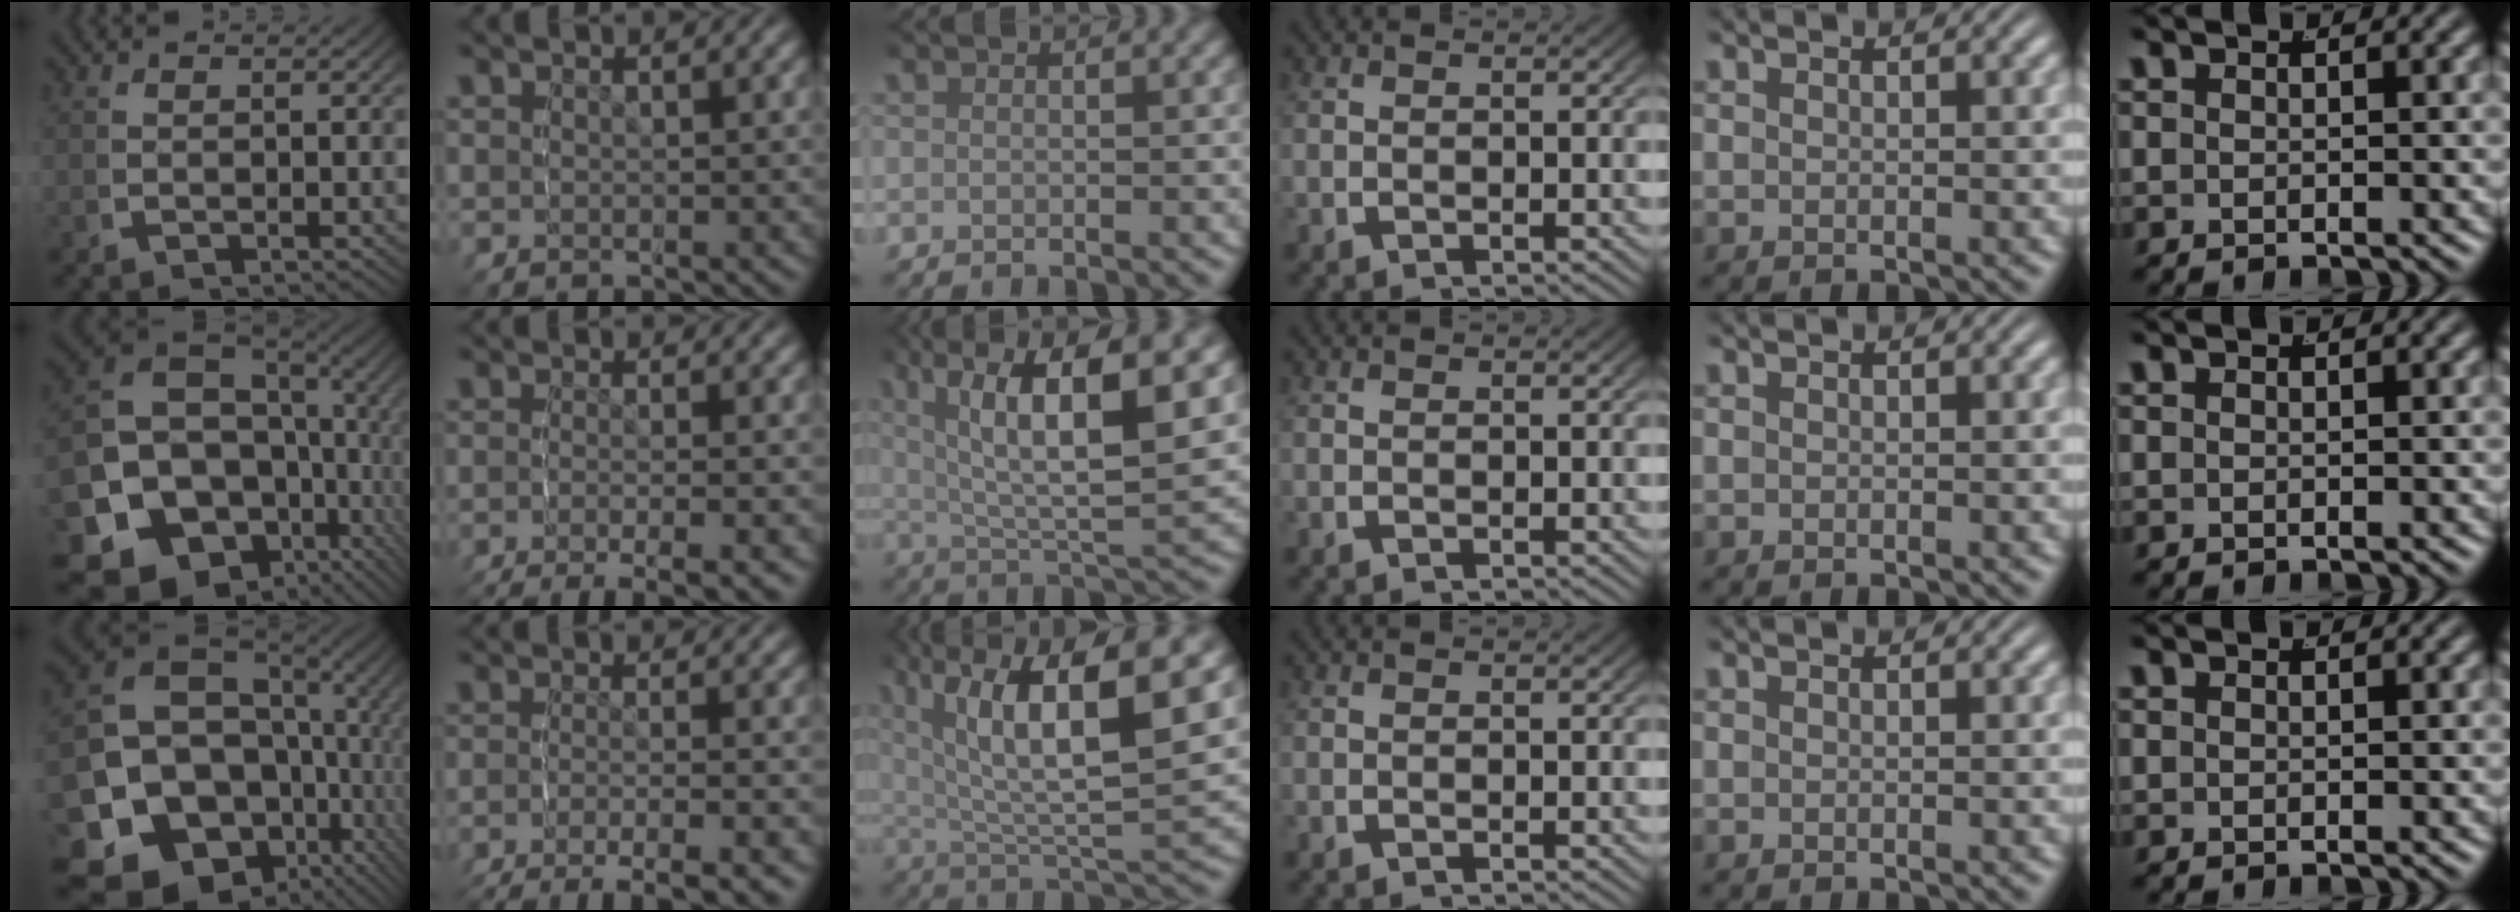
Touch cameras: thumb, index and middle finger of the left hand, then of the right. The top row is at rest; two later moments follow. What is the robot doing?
{"motion": "grasp_and_lifting", "object": "sponge"}